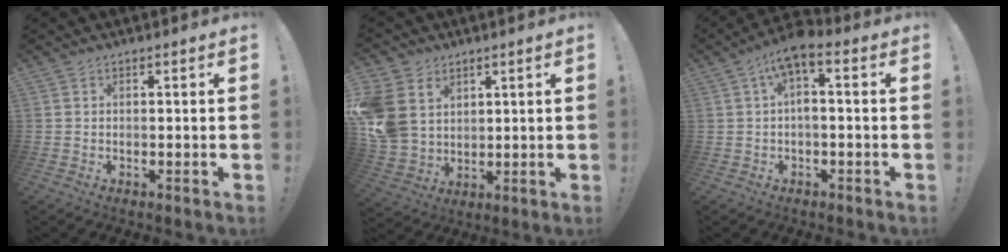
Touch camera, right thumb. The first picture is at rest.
{"total": 12.9, "force": [4.5, 10.4, 6.3], "torque": [-0.133, -0.022, 0.093]}
{"total": 5.8, "force": [1.0, 1.6, 5.5], "torque": [-0.100, -0.008, 0.020]}